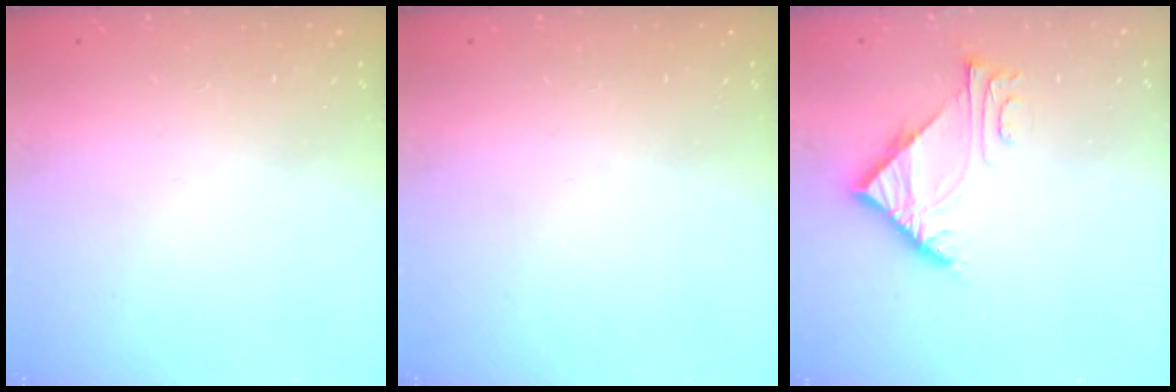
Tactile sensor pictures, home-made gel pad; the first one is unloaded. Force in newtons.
{"total": 0.0}
{"total": 5.6, "press": 5.6, "slide": 0.3}